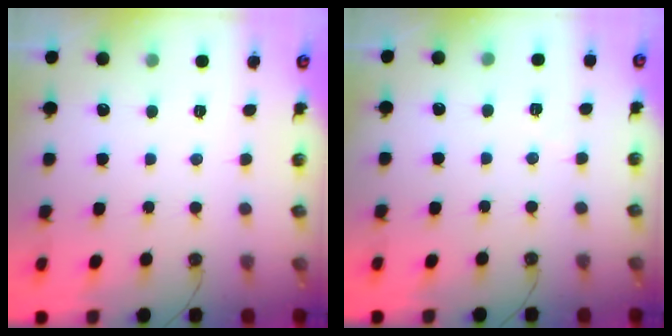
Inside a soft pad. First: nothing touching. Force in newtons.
{"total": 3.3, "press": 2.5, "slide": 2.2}